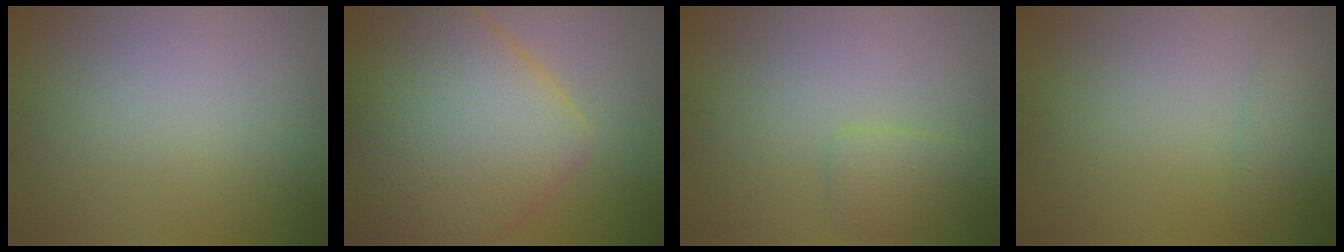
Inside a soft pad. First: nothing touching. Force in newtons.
{"total": 13.6, "press": 13.6, "slide": 0.5}
{"total": 1.6, "press": 1.6, "slide": 0.1}
{"total": 1.5, "press": 1.5, "slide": 0.0}